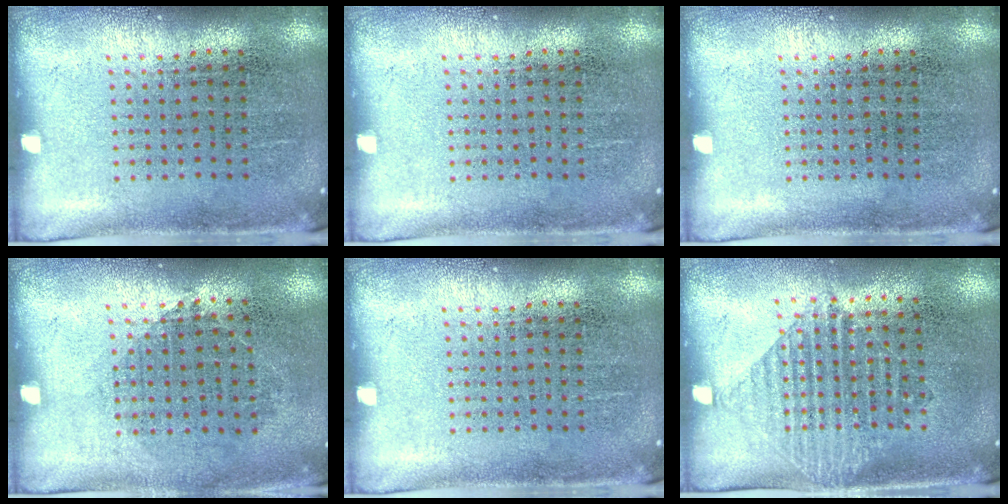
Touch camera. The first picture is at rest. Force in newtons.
{"total": 0.0}
{"total": 0.0}
{"total": 0.8, "press": 0.7, "slide": 0.4}
{"total": 0.0}
{"total": 1.2, "press": 1.0, "slide": 0.6}